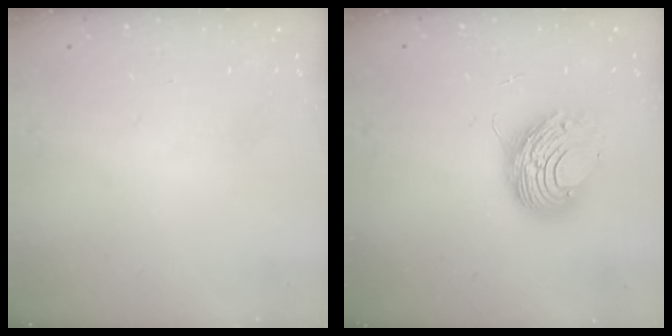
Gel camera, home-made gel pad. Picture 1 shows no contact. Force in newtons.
{"total": 9.7, "press": 9.7, "slide": 1.2}